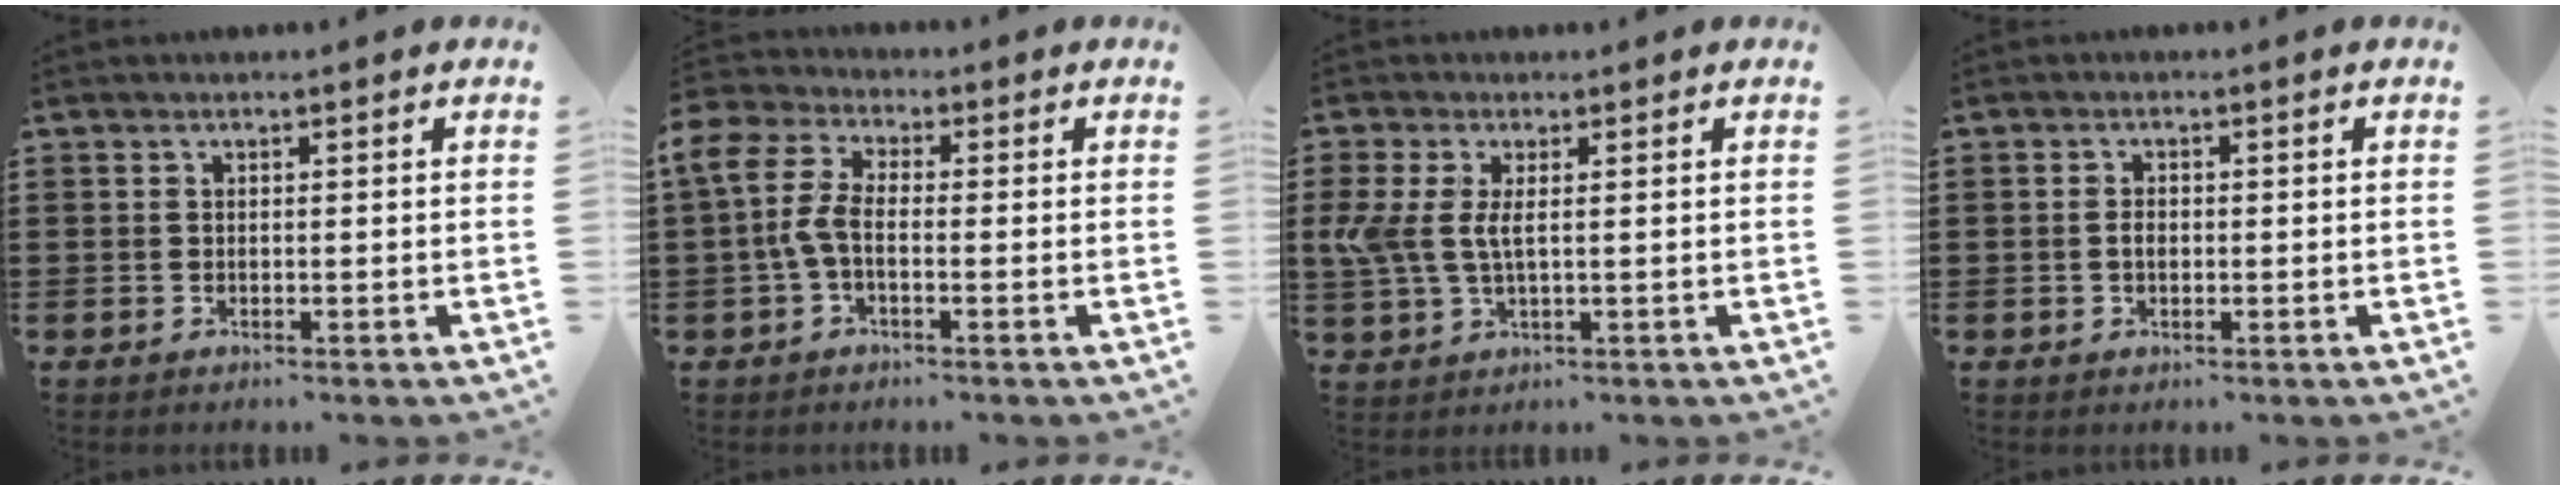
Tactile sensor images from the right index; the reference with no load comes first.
{"total": 6.2, "force": [-0.9, 3.4, 5.1], "torque": [-0.145, -0.005, -0.027]}
{"total": 4.4, "force": [0.5, 1.8, 4.0], "torque": [-0.110, -0.007, 0.000]}
{"total": 1.5, "force": [-0.2, 0.9, 1.2], "torque": [-0.024, 0.005, -0.004]}